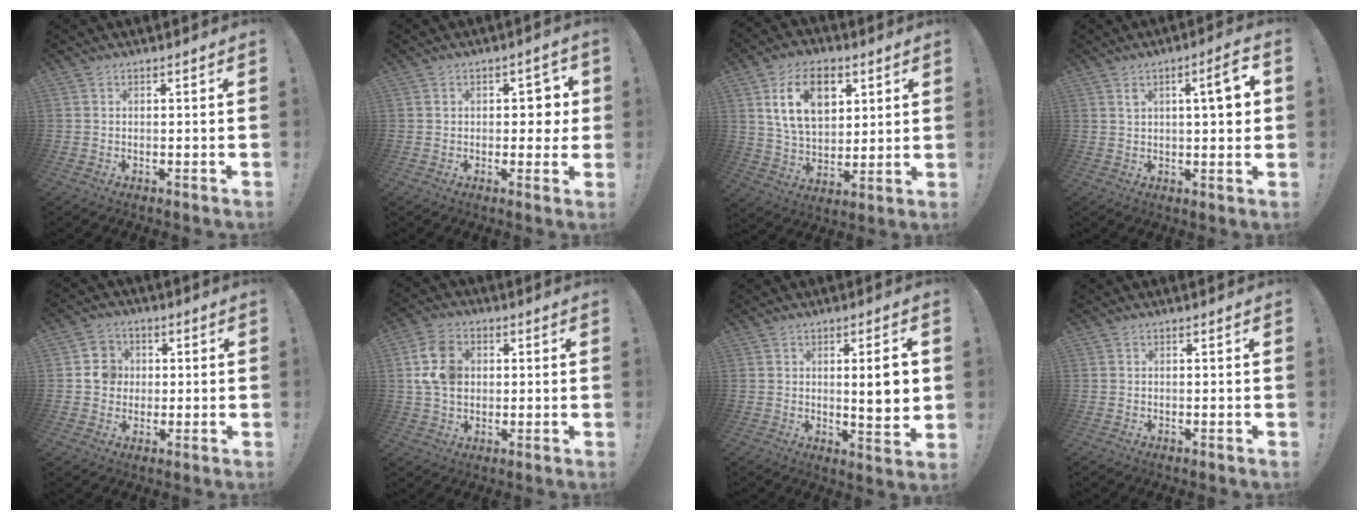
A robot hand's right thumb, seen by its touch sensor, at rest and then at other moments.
{"total": 4.5, "force": [-0.2, 3.1, 3.2], "torque": [-0.032, 0.004, -0.011]}
{"total": 16.2, "force": [6.6, 10.4, 10.5], "torque": [-0.177, -0.012, 0.120]}
{"total": 6.3, "force": [1.2, 1.4, 6.1], "torque": [-0.083, -0.001, 0.009]}
{"total": 7.3, "force": [0.4, 7.0, 2.0], "torque": [-0.020, 0.004, 0.009]}
{"total": 12.1, "force": [1.9, 9.1, 7.7], "torque": [-0.140, 0.008, 0.040]}
{"total": 8.6, "force": [1.0, 1.7, 8.4], "torque": [-0.117, -0.008, 0.010]}
{"total": 0.0}